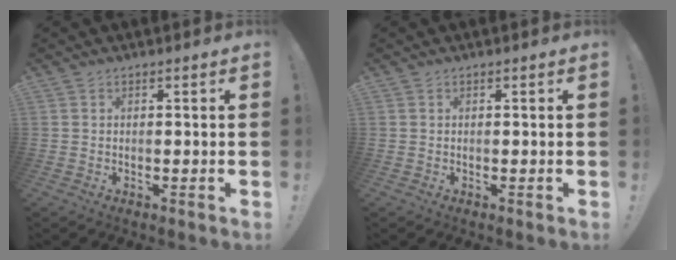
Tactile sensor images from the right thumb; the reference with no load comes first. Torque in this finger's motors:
{"motor_torque": [-0.01, 0.01, -0.01, -0.01, 0.00]}